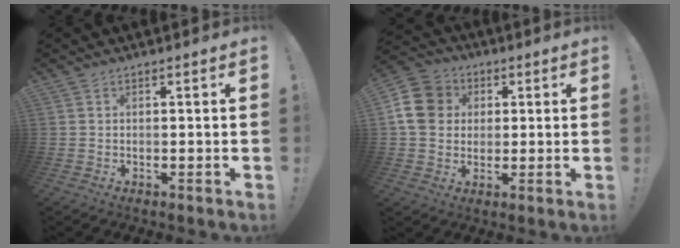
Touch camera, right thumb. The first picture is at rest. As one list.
[{"total": 11.6, "force": [1.8, 10.2, 5.2], "torque": [-0.074, 0.002, 0.038]}]